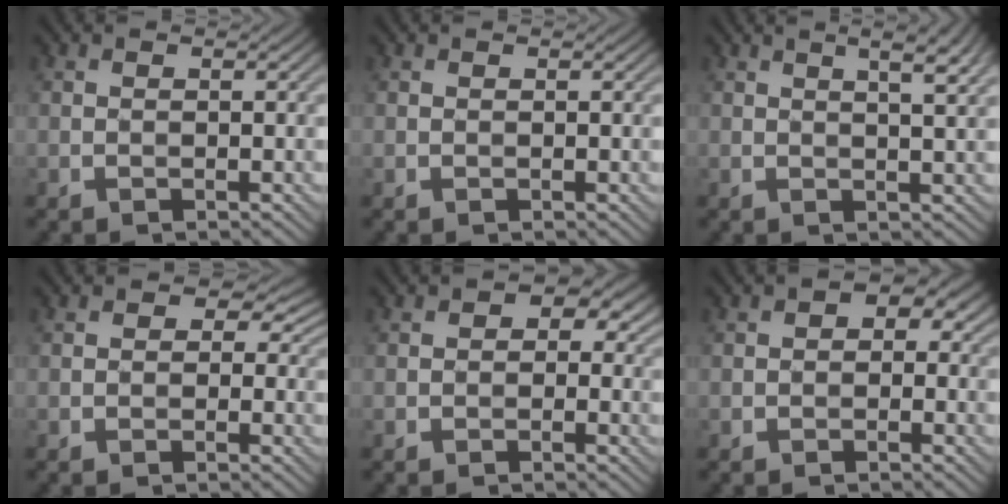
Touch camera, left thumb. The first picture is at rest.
{"total": 0.0}
{"total": 6.3, "force": [2.8, 1.5, 5.4], "torque": [-0.068, 0.020, 0.036]}
{"total": 4.2, "force": [1.1, 3.2, 2.5], "torque": [-0.029, 0.001, 0.006]}
{"total": 4.5, "force": [1.1, 3.2, 2.9], "torque": [-0.028, 0.012, 0.007]}
{"total": 3.6, "force": [0.6, 2.5, 2.5], "torque": [-0.025, 0.004, 0.003]}